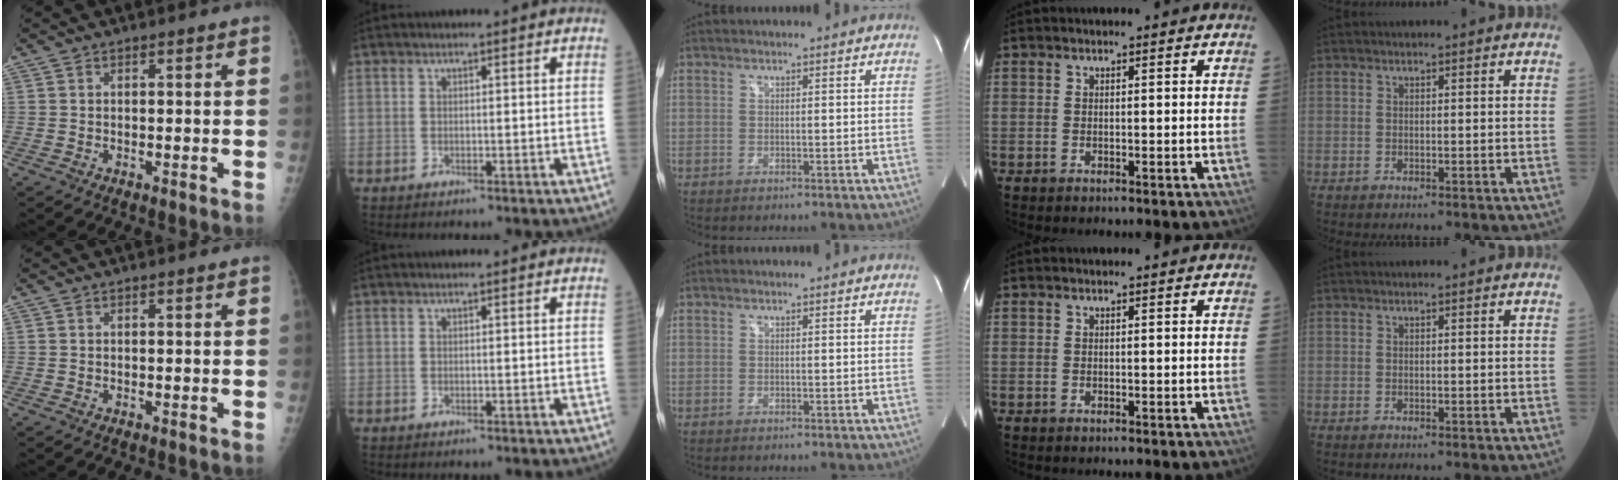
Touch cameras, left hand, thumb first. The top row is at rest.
{}